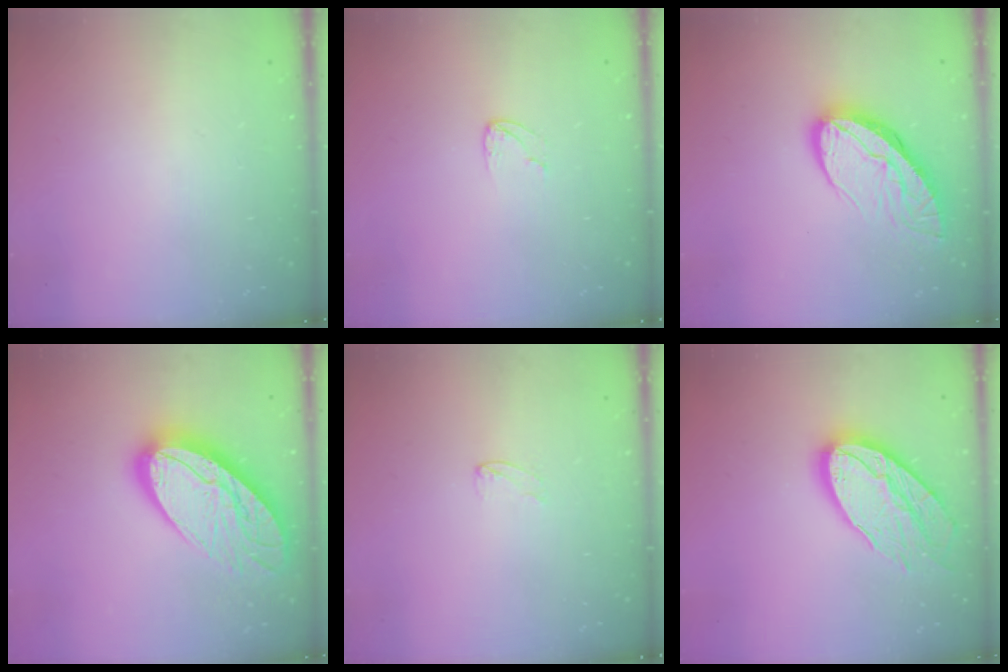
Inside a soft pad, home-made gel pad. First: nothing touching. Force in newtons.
{"total": 4.2, "press": 4.2, "slide": 0.4}
{"total": 11.6, "press": 11.5, "slide": 1.4}
{"total": 21.6, "press": 21.6, "slide": 1.7}
{"total": 2.7, "press": 2.7, "slide": 0.2}
{"total": 18.4, "press": 18.4, "slide": 1.7}